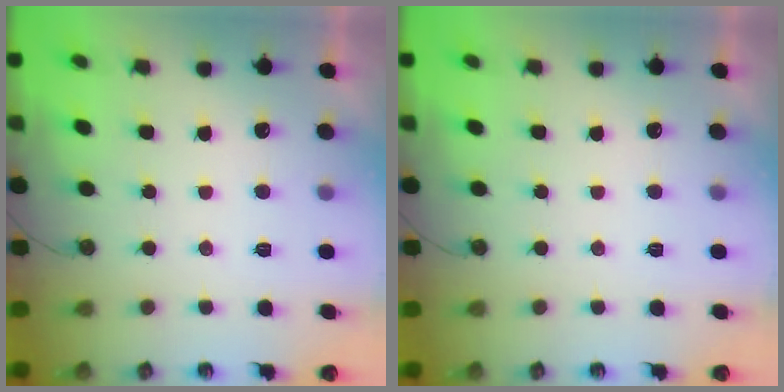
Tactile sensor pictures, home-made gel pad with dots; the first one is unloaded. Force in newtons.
{"total": 0.0}